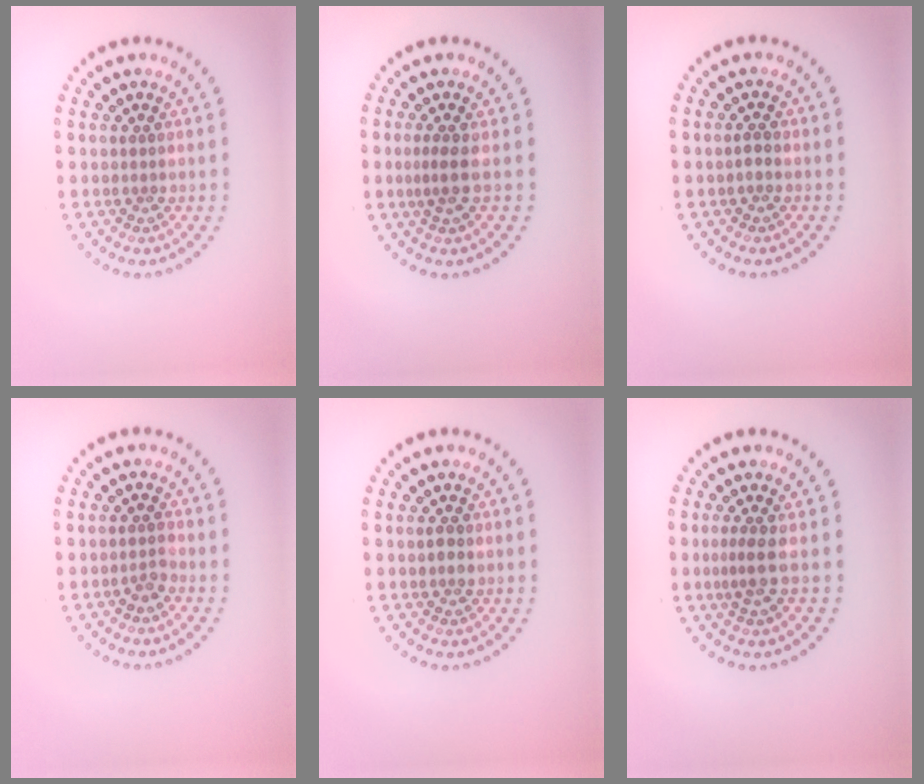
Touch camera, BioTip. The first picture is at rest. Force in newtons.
{"total": 1.8, "press": 1.3, "slide": 1.3}
{"total": 0.7, "press": 0.7, "slide": 0.1}
{"total": 1.0, "press": 0.9, "slide": 0.6}
{"total": 1.1, "press": 1.1, "slide": 0.1}
{"total": 1.8, "press": 1.3, "slide": 1.3}